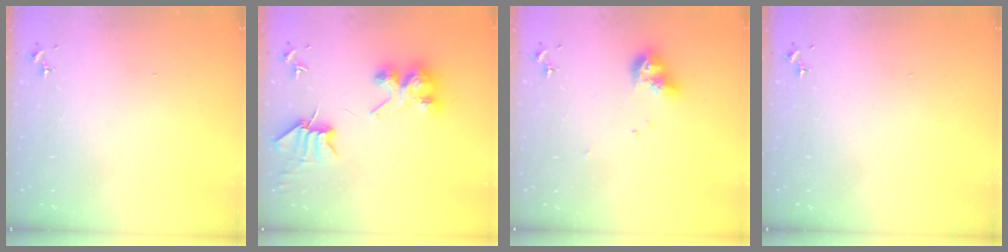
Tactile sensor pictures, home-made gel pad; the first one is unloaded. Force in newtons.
{"total": 8.7, "press": 8.6, "slide": 1.2}
{"total": 9.7, "press": 9.6, "slide": 1.1}
{"total": 0.0}